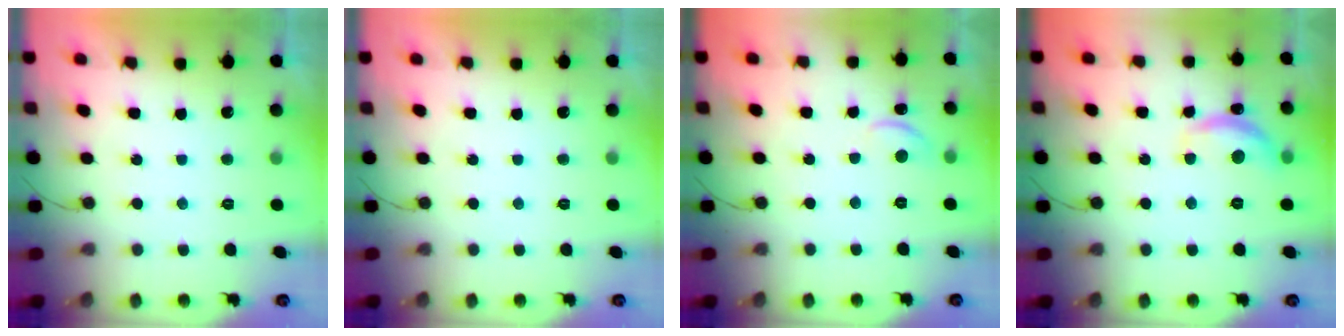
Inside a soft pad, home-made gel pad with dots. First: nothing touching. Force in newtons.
{"total": 0.0}
{"total": 8.1, "press": 8.0, "slide": 0.7}
{"total": 12.0, "press": 11.9, "slide": 0.6}